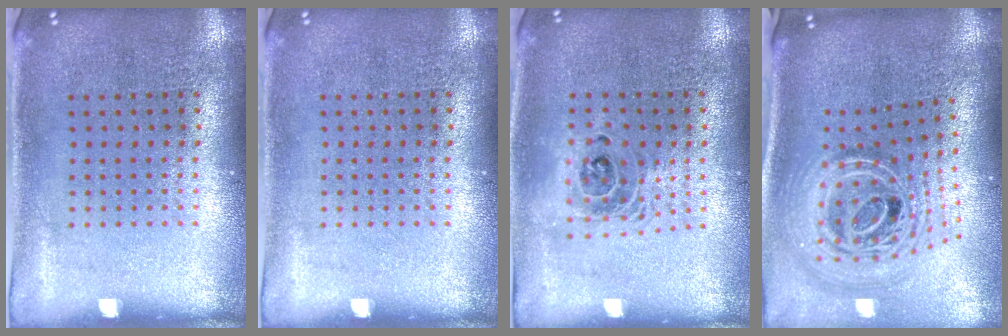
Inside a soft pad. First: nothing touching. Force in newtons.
{"total": 0.0}
{"total": 1.6, "press": 1.3, "slide": 0.9}
{"total": 2.9, "press": 2.0, "slide": 2.1}